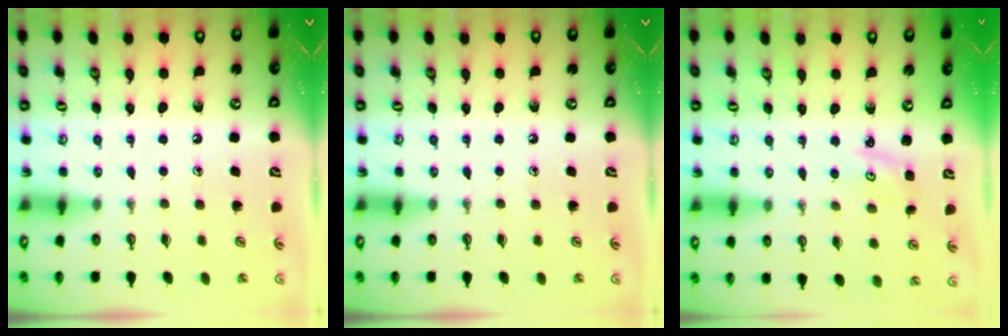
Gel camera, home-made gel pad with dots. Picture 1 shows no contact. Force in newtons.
{"total": 0.0}
{"total": 1.4, "press": 1.4, "slide": 0.3}